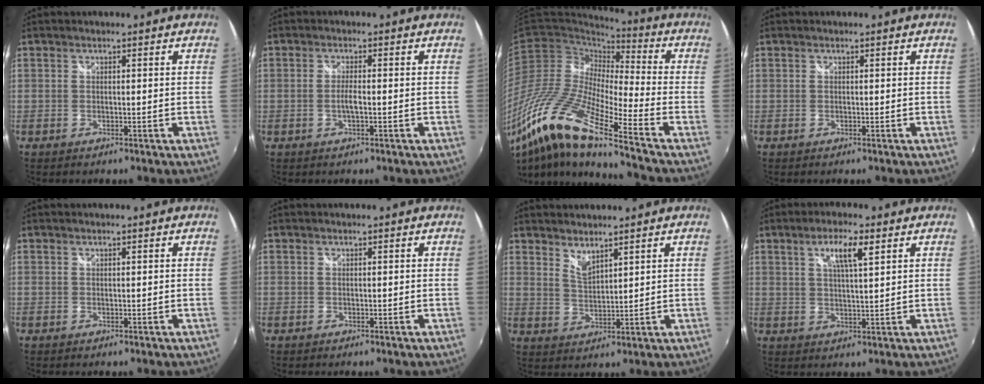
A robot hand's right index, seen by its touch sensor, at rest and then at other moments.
{"total": 2.0, "force": [-0.6, 0.2, 1.9], "torque": [-0.038, -0.003, -0.011]}
{"total": 22.8, "force": [-14.4, 2.9, 17.4], "torque": [-0.320, -0.046, -0.298]}
{"total": 0.0}
{"total": 0.0}
{"total": 0.0}
{"total": 3.6, "force": [3.2, 0.6, 1.6], "torque": [-0.026, -0.006, 0.056]}
{"total": 6.1, "force": [2.9, 1.1, 5.2], "torque": [-0.094, 0.004, 0.049]}